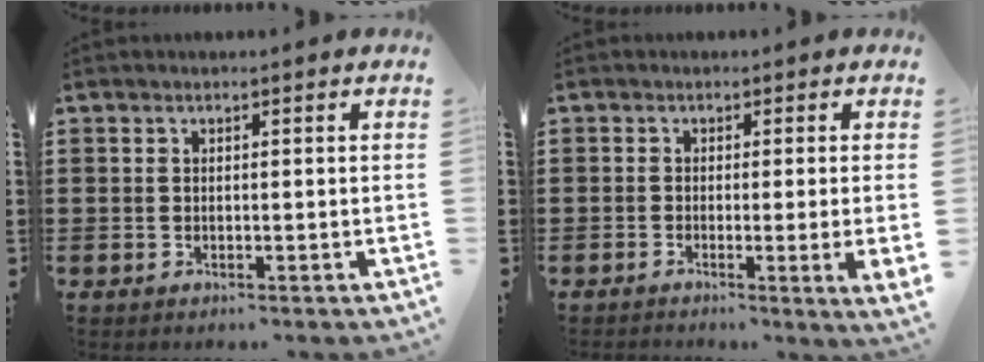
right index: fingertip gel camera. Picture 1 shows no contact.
{"total": 1.8, "force": [-0.5, -0.3, 1.7], "torque": [-0.029, -0.009, -0.009]}